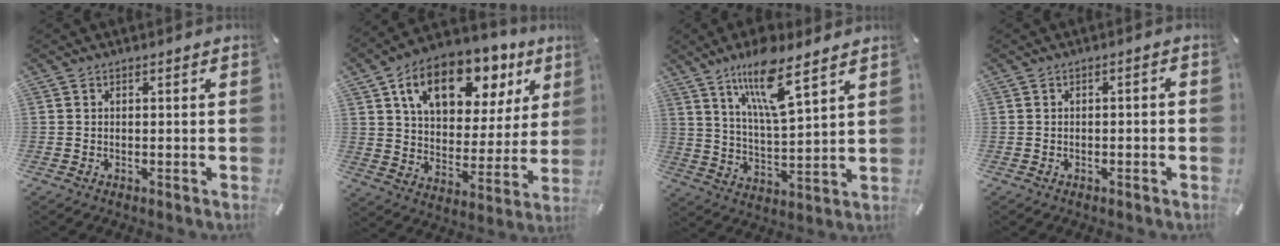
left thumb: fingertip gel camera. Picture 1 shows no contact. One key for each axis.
{"total": 18.2, "fx": 10.5, "fy": 10.7, "fz": 10.3, "tx": -0.172, "ty": -0.048, "tz": 0.181}
{"total": 13.3, "fx": 9.1, "fy": 3.1, "fz": 9.2, "tx": -0.176, "ty": -0.034, "tz": 0.157}
{"total": 1.6, "fx": -0.9, "fy": 0.5, "fz": 1.2, "tx": -0.021, "ty": 0.003, "tz": -0.016}